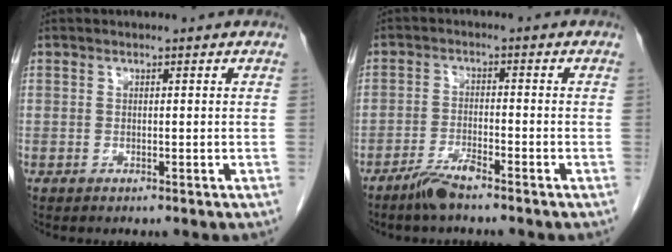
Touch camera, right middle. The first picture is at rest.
{"total": 4.0, "force": [-3.3, 0.2, 2.3], "torque": [-0.050, -0.006, -0.066]}